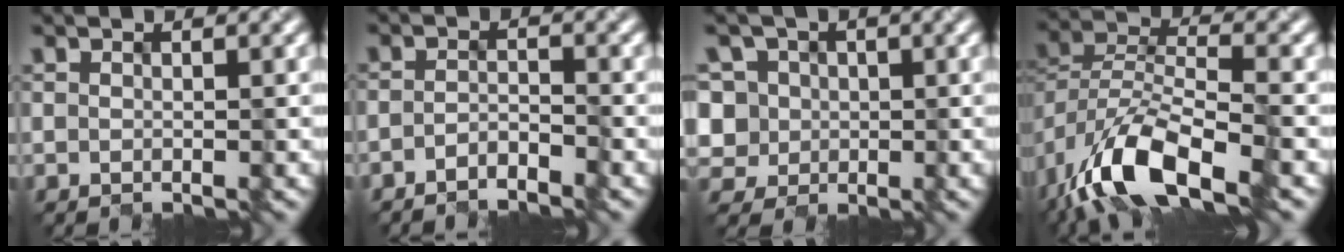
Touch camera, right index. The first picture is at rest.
{"total": 1.8, "force": [-1.7, 0.2, 0.5], "torque": [-0.007, 0.003, -0.032]}
{"total": 6.6, "force": [1.0, 6.0, 2.6], "torque": [-0.048, 0.028, -0.007]}
{"total": 10.3, "force": [-6.3, 4.2, 7.0], "torque": [-0.133, -0.005, -0.120]}